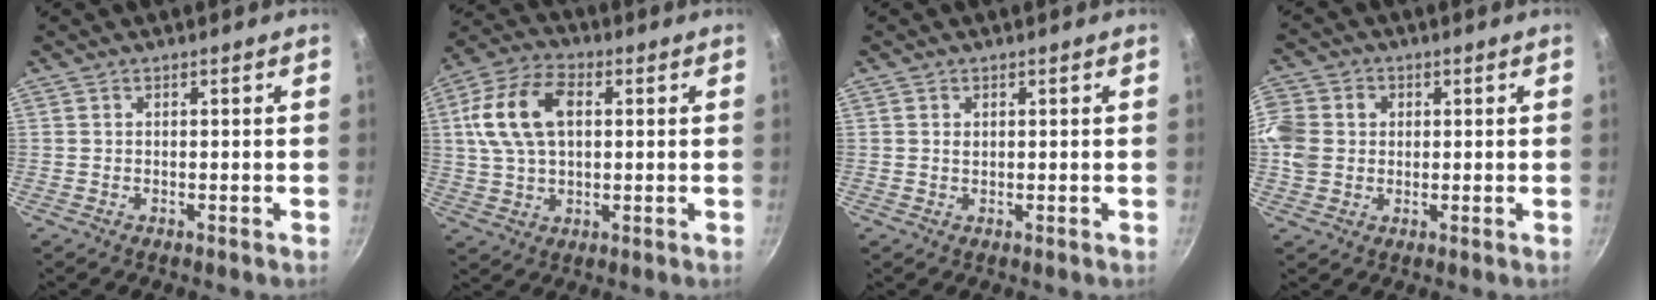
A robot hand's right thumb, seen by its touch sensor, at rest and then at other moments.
{"total": 13.5, "force": [2.7, 8.3, 10.4], "torque": [-0.200, 0.018, 0.046]}
{"total": 0.8, "force": [0.3, 0.6, 0.5], "torque": [-0.007, -0.002, 0.006]}
{"total": 11.1, "force": [1.3, 9.4, 5.8], "torque": [-0.142, 0.020, 0.023]}